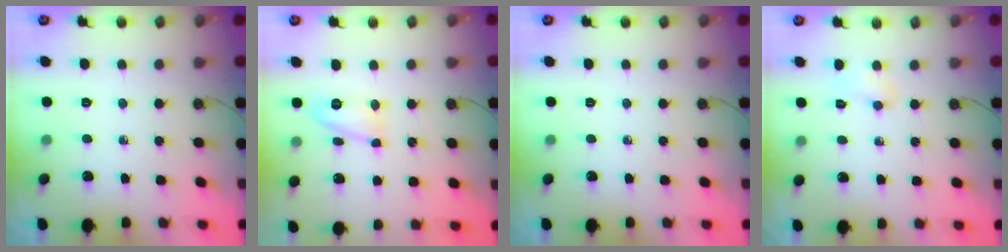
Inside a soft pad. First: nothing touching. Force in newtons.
{"total": 9.8, "press": 9.8, "slide": 0.9}
{"total": 0.0}
{"total": 16.7, "press": 5.2, "slide": 15.9}